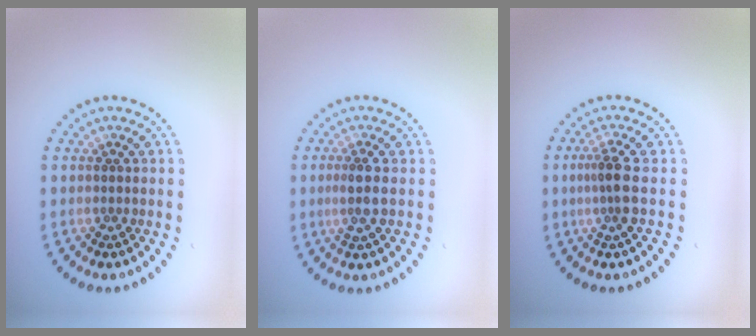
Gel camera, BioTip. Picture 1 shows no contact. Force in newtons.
{"total": 2.1, "press": 1.8, "slide": 1.1}
{"total": 2.4, "press": 1.9, "slide": 1.5}